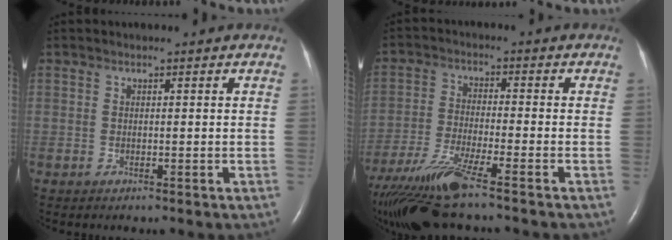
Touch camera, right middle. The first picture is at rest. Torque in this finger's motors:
{"motor_torque": [1.08, -1.07, 0.21, 0.12]}